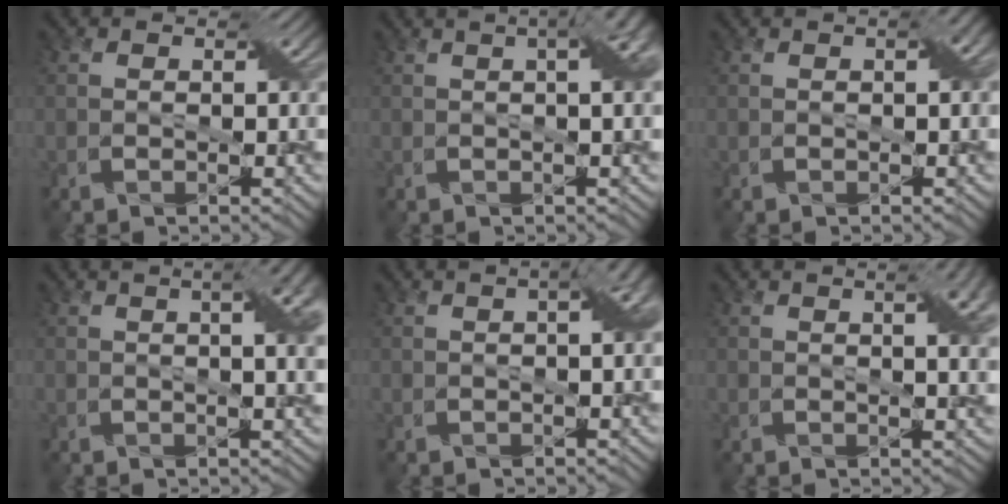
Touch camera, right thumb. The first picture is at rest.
{"total": 5.9, "force": [1.4, 2.1, 5.3], "torque": [-0.047, 0.030, 0.006]}
{"total": 1.7, "force": [0.3, 0.2, 1.6], "torque": [-0.024, 0.010, 0.004]}
{"total": 7.0, "force": [1.9, 2.4, 6.3], "torque": [-0.058, 0.026, 0.014]}
{"total": 3.7, "force": [0.5, 1.2, 3.5], "torque": [-0.035, 0.019, 0.008]}
{"total": 6.1, "force": [2.2, 1.9, 5.4], "torque": [-0.058, 0.017, 0.023]}